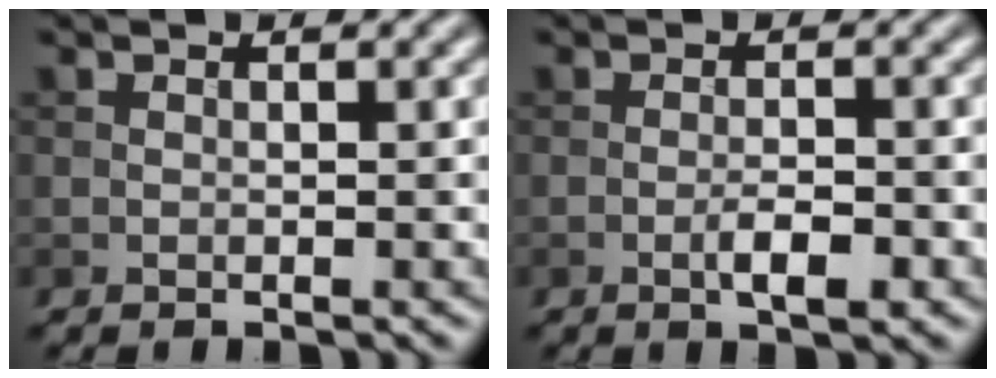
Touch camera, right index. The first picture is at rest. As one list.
[{"total": 2.5, "force": [-1.0, 0.7, 2.1], "torque": [-0.039, 0.002, -0.018]}]